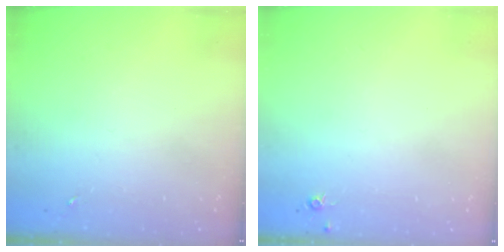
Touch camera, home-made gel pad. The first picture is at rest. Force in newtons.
{"total": 4.4, "press": 4.3, "slide": 0.5}